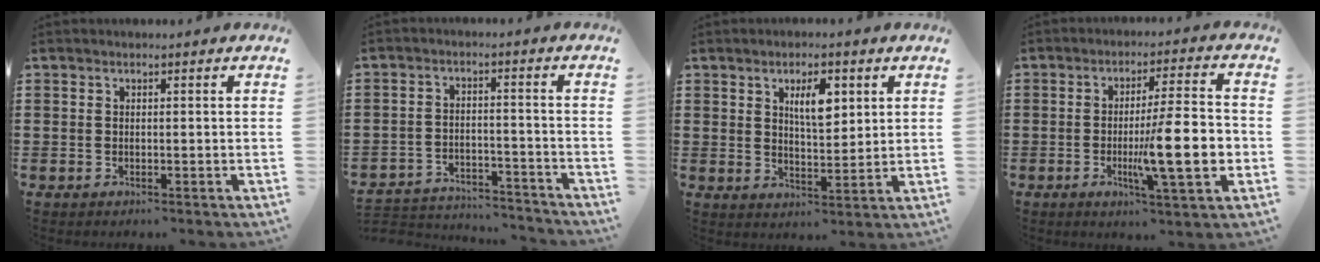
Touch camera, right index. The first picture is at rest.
{"total": 4.2, "force": [-4.1, 0.5, 0.6], "torque": [-0.014, 0.006, -0.086]}
{"total": 5.4, "force": [2.2, 2.1, 4.4], "torque": [-0.079, 0.001, 0.034]}
{"total": 13.1, "force": [-2.4, 2.3, 12.6], "torque": [-0.188, -0.011, -0.043]}